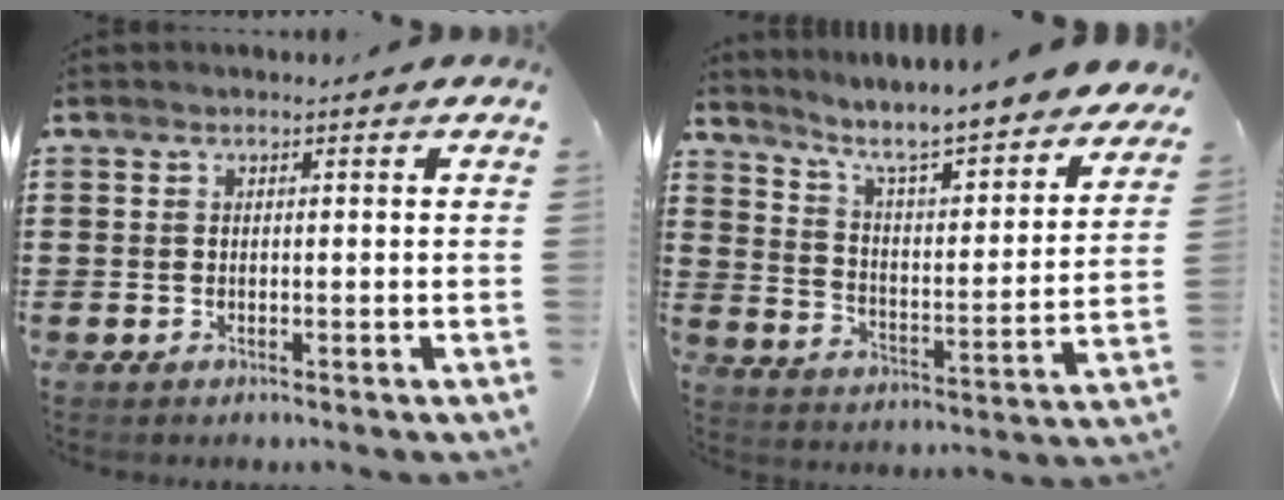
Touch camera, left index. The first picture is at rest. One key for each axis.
{"total": 6.5, "fx": 5.7, "fy": 0.1, "fz": 3.1, "tx": -0.087, "ty": -0.054, "tz": 0.089}